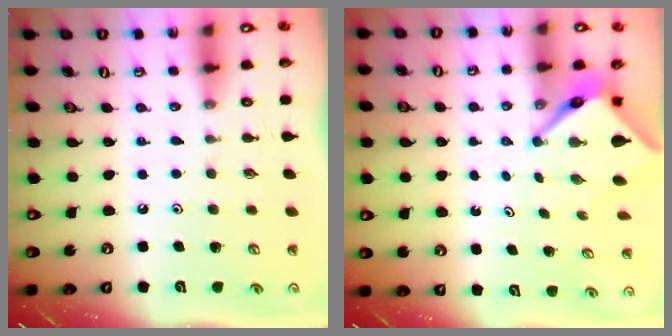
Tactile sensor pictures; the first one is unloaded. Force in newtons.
{"total": 5.4, "press": 5.4, "slide": 0.3}